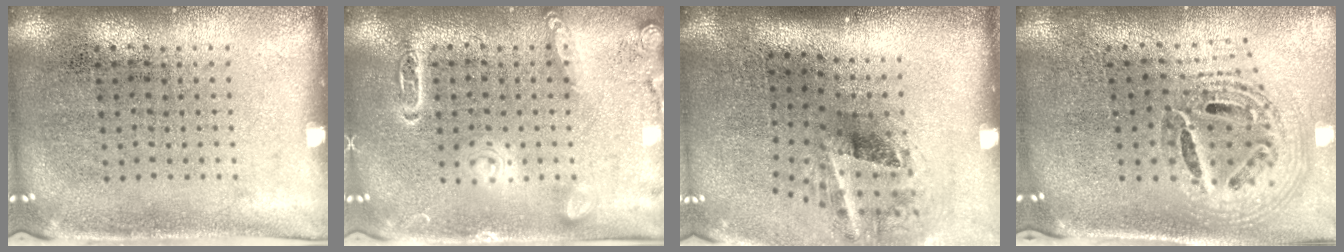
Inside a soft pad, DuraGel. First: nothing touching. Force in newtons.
{"total": 2.8, "press": 2.8, "slide": 0.2}
{"total": 2.0, "press": 1.2, "slide": 1.6}
{"total": 1.6, "press": 1.4, "slide": 0.8}